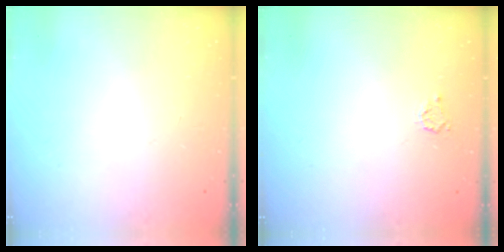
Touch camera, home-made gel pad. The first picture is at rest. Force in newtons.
{"total": 3.0, "press": 3.0, "slide": 0.4}